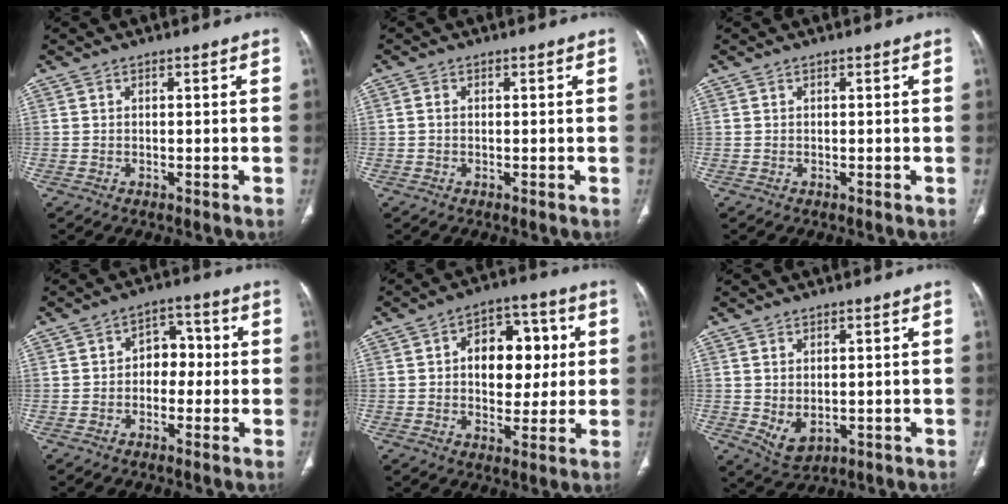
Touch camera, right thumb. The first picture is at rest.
{"total": 0.8, "force": [-0.1, 0.6, 0.5], "torque": [-0.008, 0.001, -0.004]}
{"total": 0.0}
{"total": 6.1, "force": [-0.3, 4.5, 4.1], "torque": [-0.025, 0.022, -0.015]}
{"total": 13.2, "force": [1.9, 8.7, 9.7], "torque": [-0.090, 0.016, 0.027]}
{"total": 4.6, "force": [-0.3, 2.9, 3.6], "torque": [-0.062, -0.009, 0.012]}